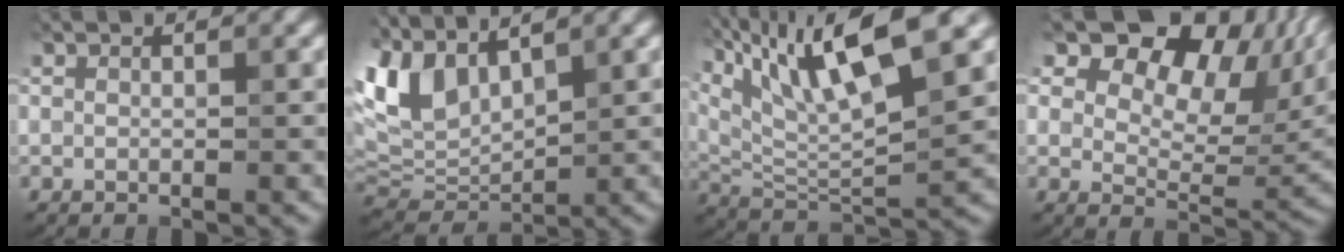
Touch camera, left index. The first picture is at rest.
{"total": 7.7, "force": [3.6, 4.2, 5.4], "torque": [-0.134, 0.006, 0.065]}
{"total": 12.5, "force": [6.9, 3.0, 10.0], "torque": [-0.183, 0.008, 0.126]}
{"total": 12.5, "force": [7.1, 6.8, 7.7], "torque": [-0.106, 0.003, 0.114]}